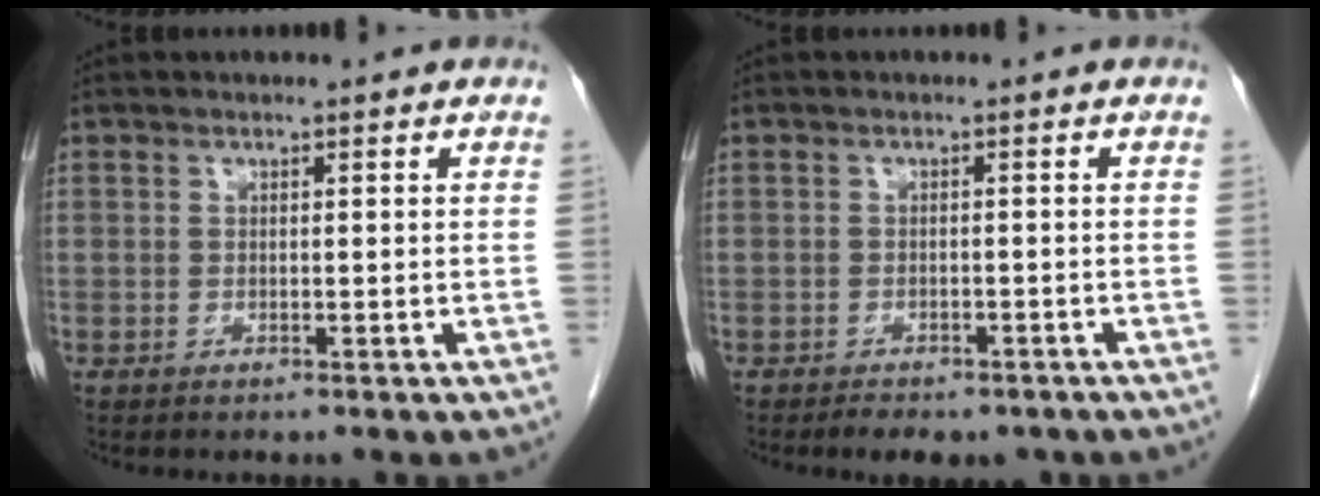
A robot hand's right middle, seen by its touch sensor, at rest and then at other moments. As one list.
[{"total": 5.6, "force": [-4.5, 2.5, 2.3], "torque": [-0.027, -0.001, -0.054]}]